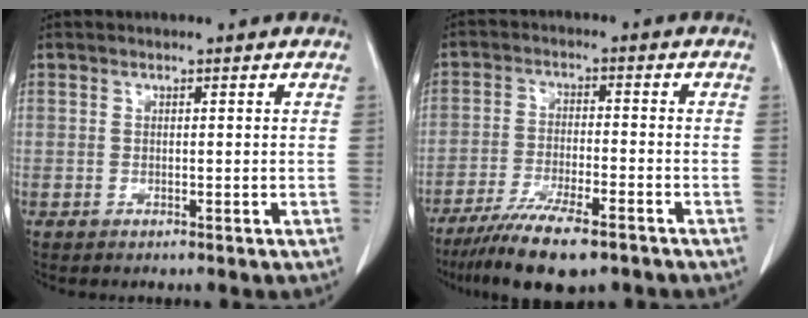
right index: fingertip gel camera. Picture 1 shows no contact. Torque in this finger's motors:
{"motor_torque": [0.96, -0.88, 0.28, 0.11]}